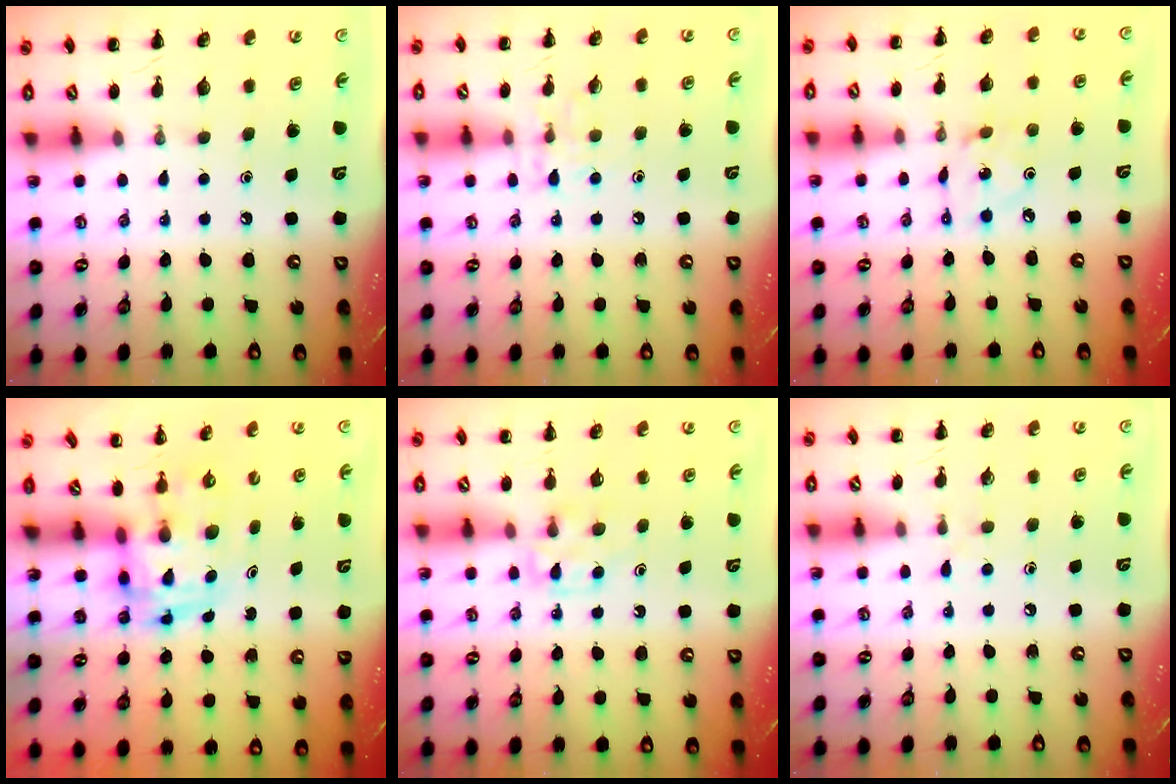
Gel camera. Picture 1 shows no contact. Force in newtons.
{"total": 6.5, "press": 6.4, "slide": 1.2}
{"total": 2.2, "press": 2.1, "slide": 0.5}
{"total": 3.5, "press": 3.5, "slide": 0.6}
{"total": 6.3, "press": 6.1, "slide": 1.6}
{"total": 3.4, "press": 3.0, "slide": 1.6}